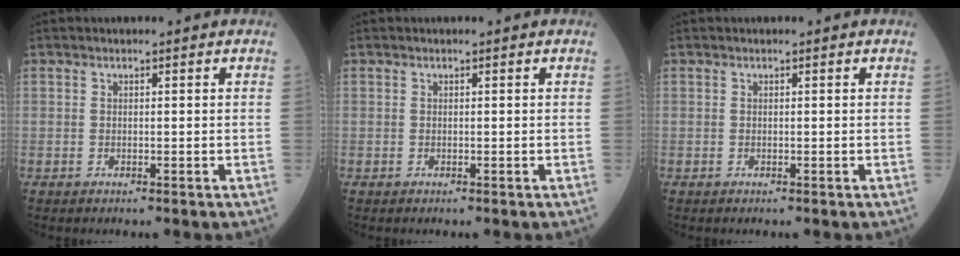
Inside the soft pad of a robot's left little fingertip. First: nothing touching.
{"total": 0.0}
{"total": 0.0}